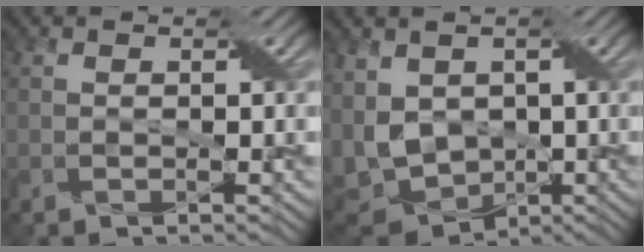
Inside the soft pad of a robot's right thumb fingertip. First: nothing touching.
{"total": 9.4, "force": [-0.3, 6.6, 6.7], "torque": [-0.169, -0.013, -0.011]}